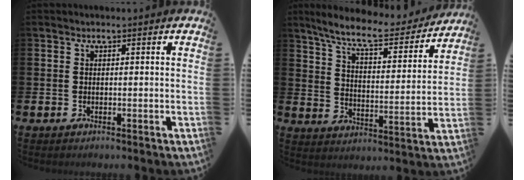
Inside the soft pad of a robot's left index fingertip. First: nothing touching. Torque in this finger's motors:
{"motor_torque": [1.13, -1.01, 0.62, 0.21]}